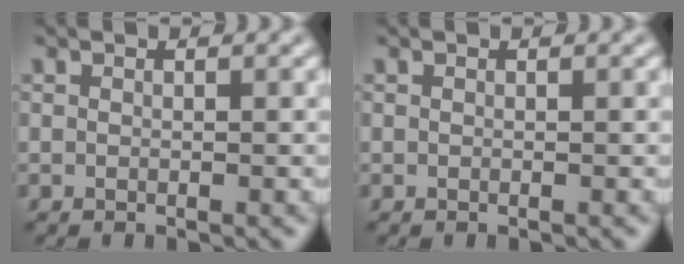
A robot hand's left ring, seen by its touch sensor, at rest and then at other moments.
{"total": 0.0}